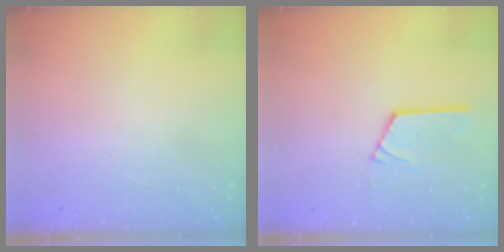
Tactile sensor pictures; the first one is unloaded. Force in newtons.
{"total": 8.8, "press": 8.7, "slide": 1.1}